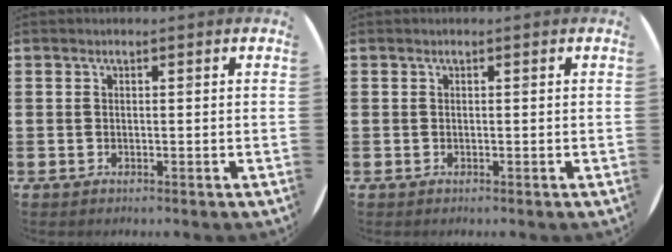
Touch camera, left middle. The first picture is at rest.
{"total": 0.0}